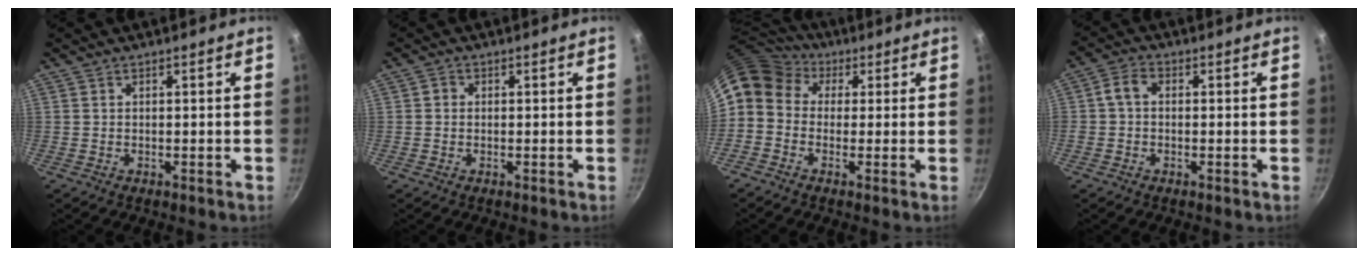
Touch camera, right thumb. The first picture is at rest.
{"total": 1.4, "force": [0.1, 1.3, 0.6], "torque": [-0.009, 0.005, -0.001]}
{"total": 9.8, "force": [2.4, 8.3, 4.6], "torque": [-0.088, 0.023, 0.016]}
{"total": 3.4, "force": [0.0, 2.7, 2.1], "torque": [-0.040, 0.011, -0.010]}